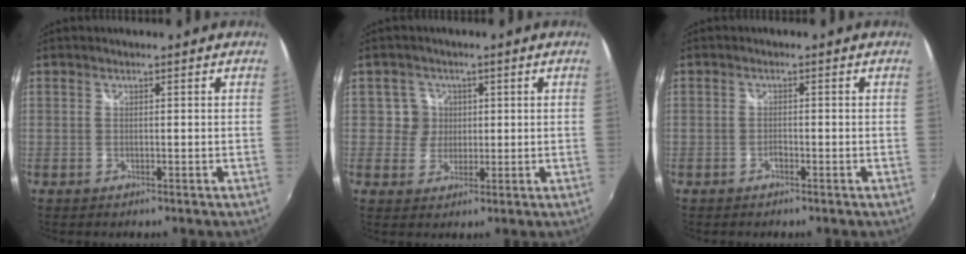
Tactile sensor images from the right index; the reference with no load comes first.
{"total": 3.8, "force": [0.7, 3.8, 0.0], "torque": [0.012, 0.014, 0.009]}
{"total": 0.9, "force": [-0.6, 0.6, 0.3], "torque": [-0.006, 0.001, -0.012]}